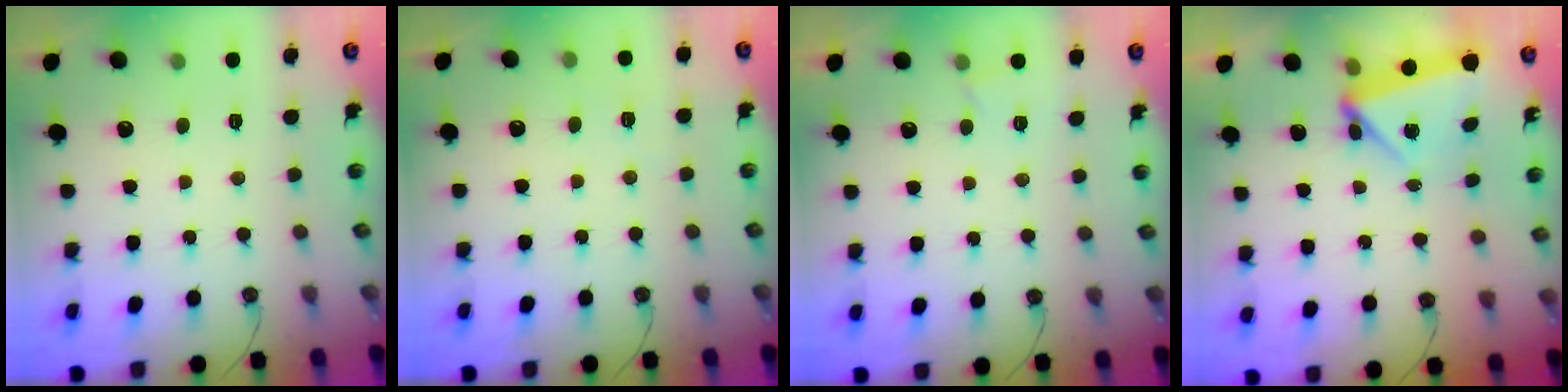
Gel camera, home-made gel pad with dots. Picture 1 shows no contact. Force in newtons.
{"total": 2.6, "press": 1.9, "slide": 1.8}
{"total": 1.7, "press": 1.6, "slide": 0.4}
{"total": 6.9, "press": 6.8, "slide": 1.0}